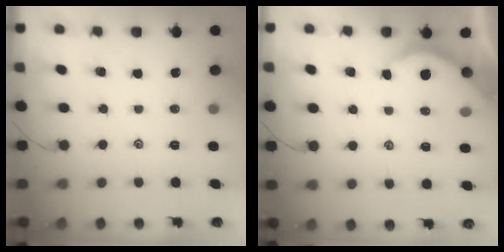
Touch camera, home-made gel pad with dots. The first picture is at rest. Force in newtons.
{"total": 3.2, "press": 3.2, "slide": 0.3}